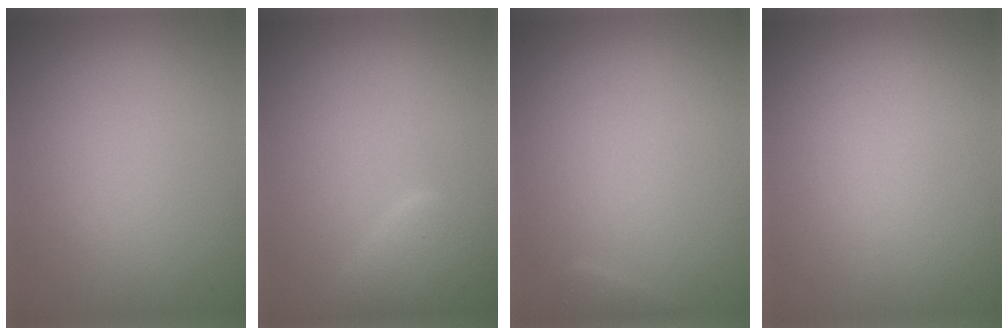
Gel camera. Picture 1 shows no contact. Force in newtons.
{"total": 3.4, "press": 3.4, "slide": 0.1}
{"total": 0.5, "press": 0.5, "slide": 0.0}
{"total": 0.0}